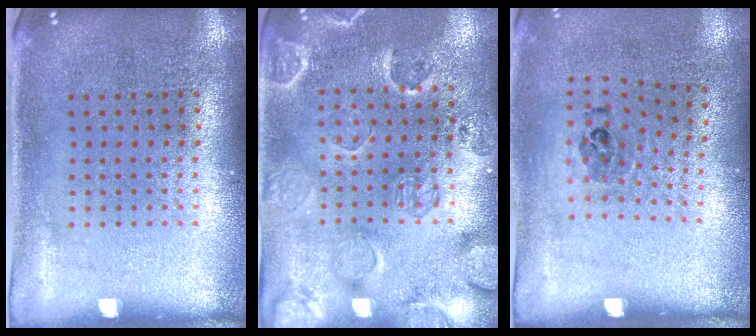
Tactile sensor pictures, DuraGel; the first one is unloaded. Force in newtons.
{"total": 2.4, "press": 2.0, "slide": 1.4}
{"total": 1.1, "press": 0.7, "slide": 0.8}